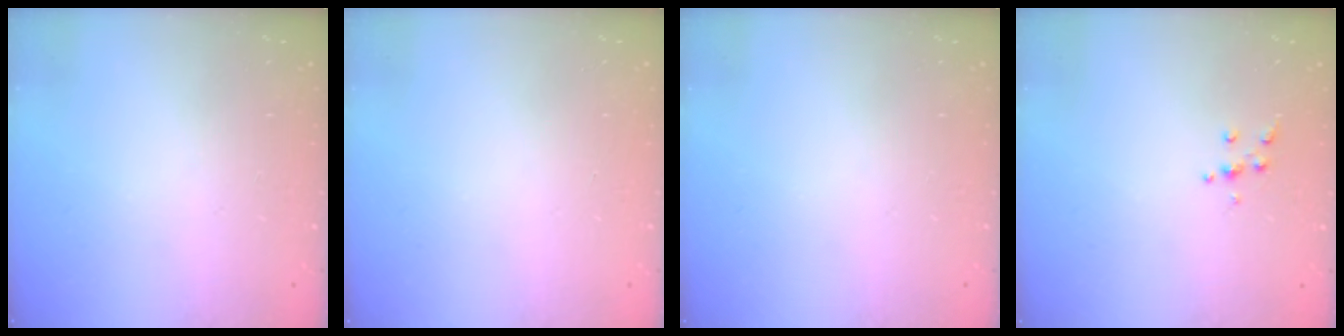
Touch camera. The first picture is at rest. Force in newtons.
{"total": 0.0}
{"total": 0.0}
{"total": 4.5, "press": 4.5, "slide": 0.5}